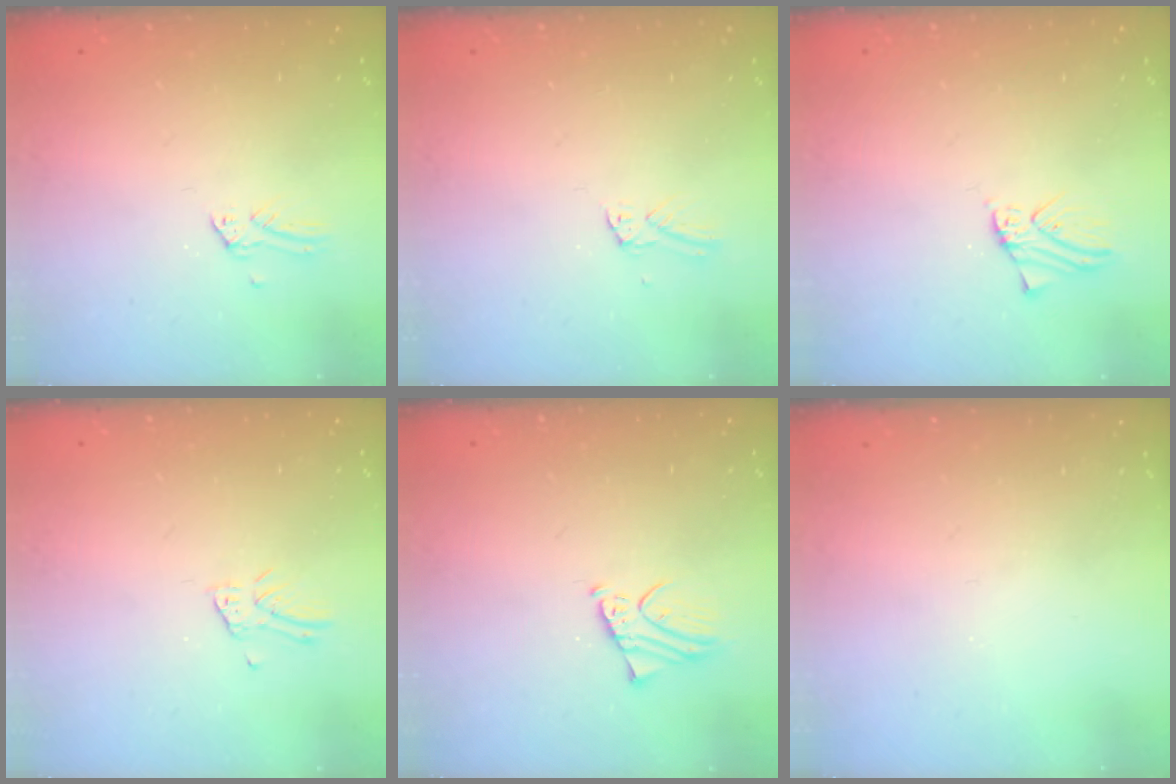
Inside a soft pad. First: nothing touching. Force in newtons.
{"total": 1.5, "press": 1.5, "slide": 0.1}
{"total": 1.0, "press": 1.0, "slide": 0.0}
{"total": 2.8, "press": 2.8, "slide": 0.1}
{"total": 2.1, "press": 2.1, "slide": 0.2}
{"total": 0.0}